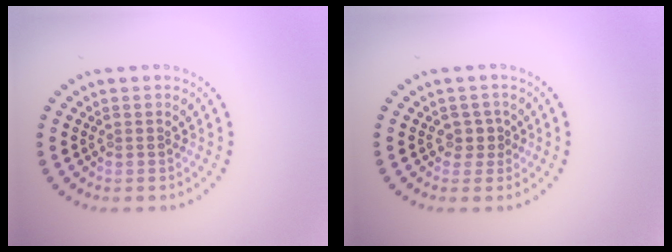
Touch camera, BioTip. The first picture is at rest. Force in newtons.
{"total": 1.5, "press": 1.1, "slide": 1.0}